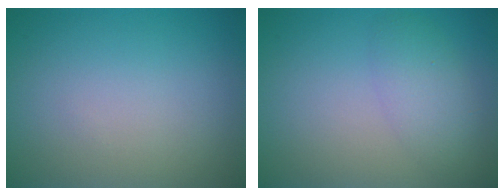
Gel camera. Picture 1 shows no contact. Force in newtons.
{"total": 2.8, "press": 2.8, "slide": 0.2}